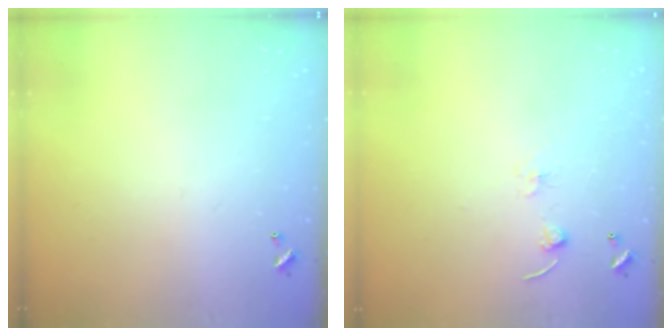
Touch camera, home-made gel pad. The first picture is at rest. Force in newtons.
{"total": 2.4, "press": 2.4, "slide": 0.3}